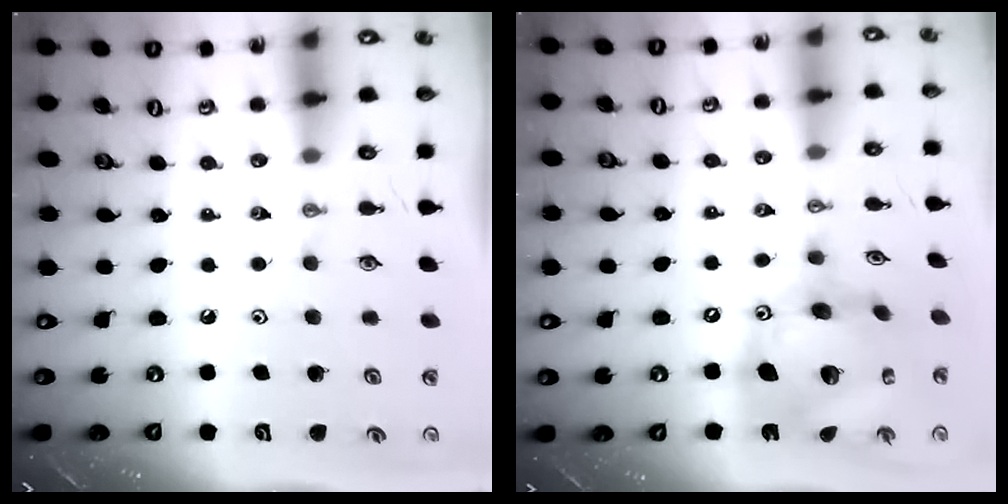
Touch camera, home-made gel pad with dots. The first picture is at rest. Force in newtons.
{"total": 19.1, "press": 19.0, "slide": 1.8}